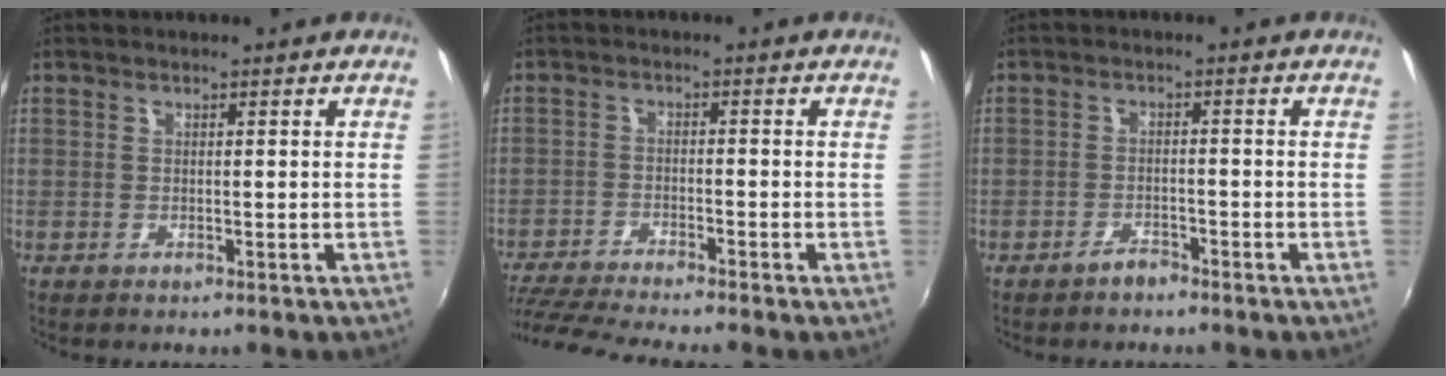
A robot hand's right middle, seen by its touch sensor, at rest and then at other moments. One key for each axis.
{"total": 10.2, "fx": -9.2, "fy": -0.4, "fz": 4.4, "tx": -0.110, "ty": -0.026, "tz": -0.162}
{"total": 2.1, "fx": -1.9, "fy": 0.7, "fz": 0.5, "tx": -0.014, "ty": 0.005, "tz": -0.030}